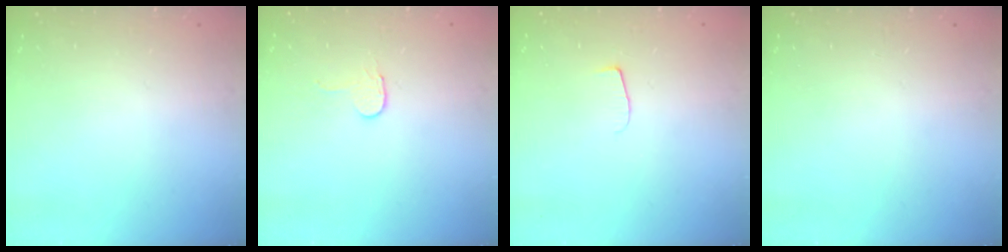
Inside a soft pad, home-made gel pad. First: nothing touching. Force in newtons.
{"total": 2.7, "press": 2.7, "slide": 0.2}
{"total": 4.3, "press": 4.3, "slide": 0.5}
{"total": 0.0}